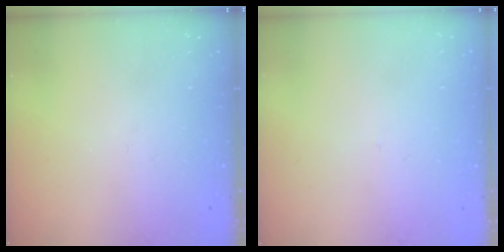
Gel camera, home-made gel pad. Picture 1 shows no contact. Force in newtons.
{"total": 2.7, "press": 2.7, "slide": 0.3}